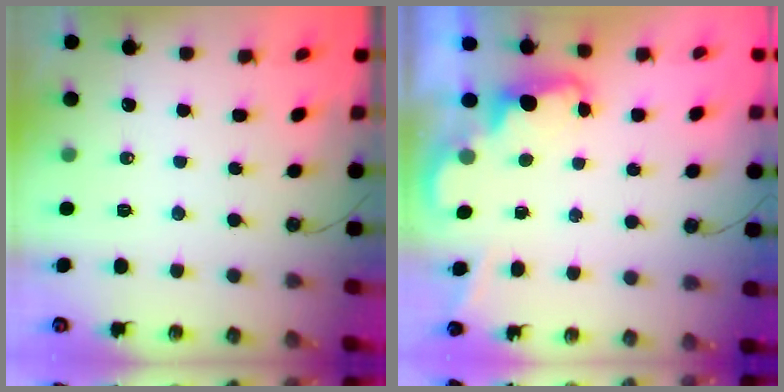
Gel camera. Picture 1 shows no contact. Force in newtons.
{"total": 2.1, "press": 2.1, "slide": 0.5}